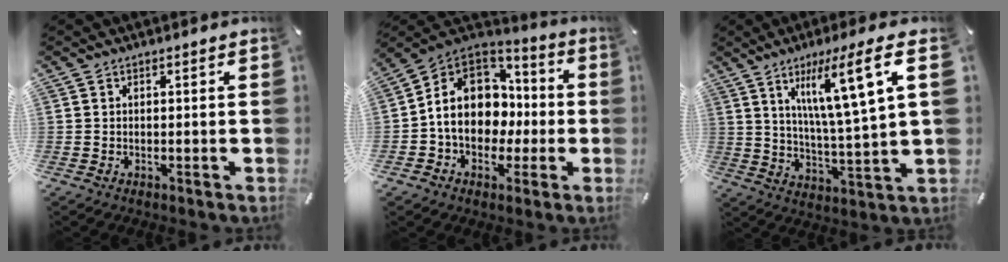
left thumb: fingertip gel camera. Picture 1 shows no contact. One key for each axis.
{"total": 14.1, "fx": -1.0, "fy": 12.0, "fz": 7.2, "tx": -0.143, "ty": 0.009, "tz": -0.012}
{"total": 15.2, "fx": 7.5, "fy": 1.5, "fz": 13.1, "tx": -0.226, "ty": -0.024, "tz": 0.110}